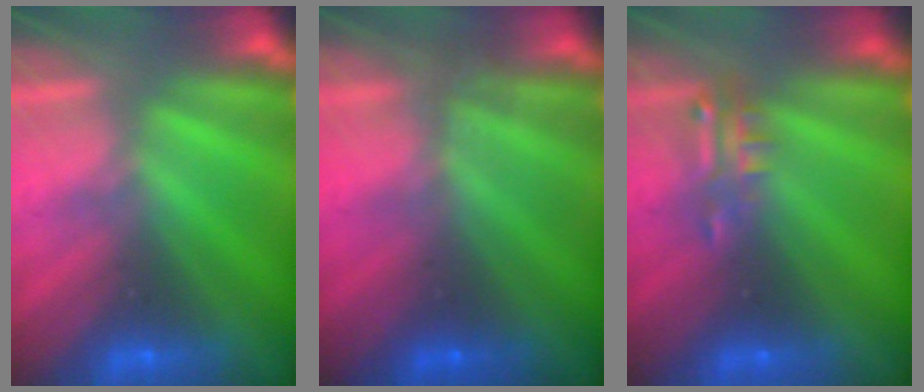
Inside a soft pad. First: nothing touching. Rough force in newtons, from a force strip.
{"total": 1.0}
{"total": 3.8}